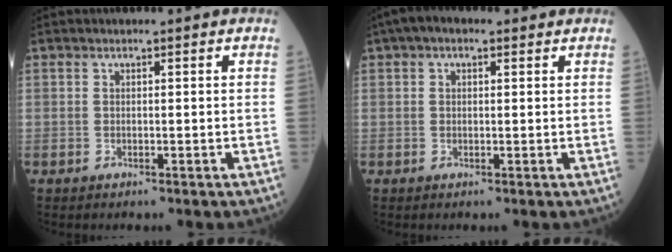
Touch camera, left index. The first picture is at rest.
{"total": 3.5, "force": [1.9, 1.8, 2.3], "torque": [-0.049, 0.030, 0.031]}